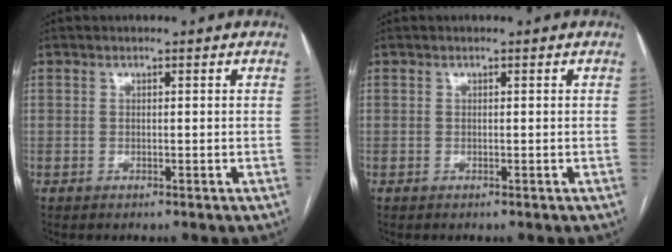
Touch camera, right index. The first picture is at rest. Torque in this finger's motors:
{"motor_torque": [0.00, 0.00, 0.00, 0.00]}